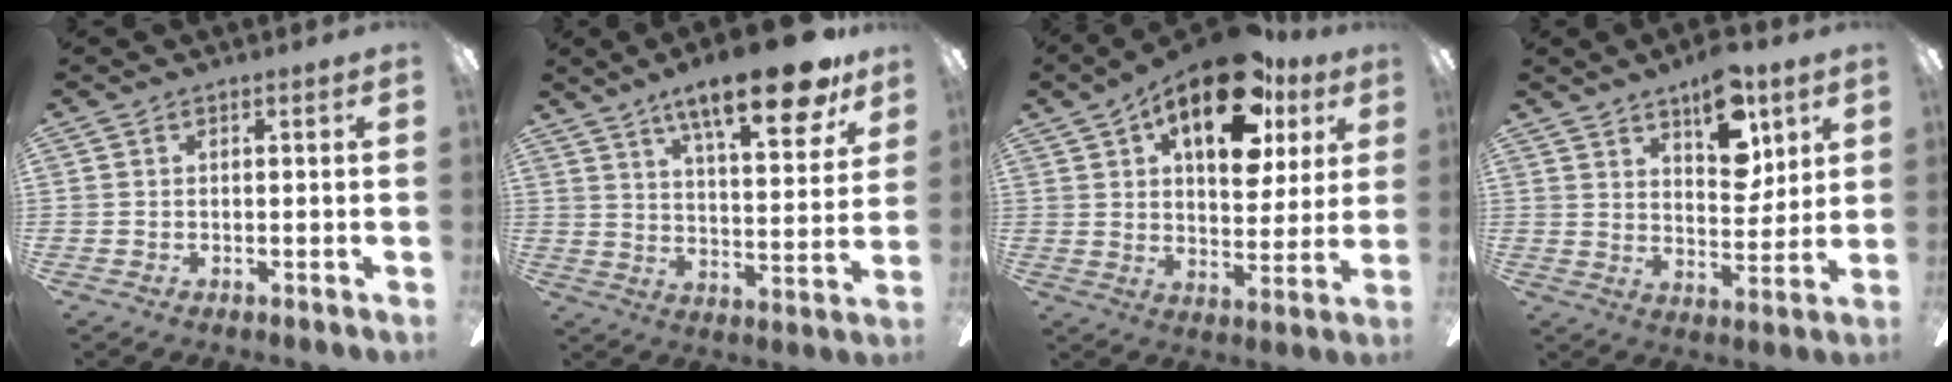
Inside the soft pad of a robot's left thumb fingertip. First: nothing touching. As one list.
[{"total": 19.7, "force": [13.3, 5.8, 13.3], "torque": [-0.204, -0.073, 0.213]}, {"total": 20.7, "force": [11.0, 10.0, 14.4], "torque": [-0.211, -0.038, 0.181]}, {"total": 13.2, "force": [8.1, 6.0, 8.6], "torque": [-0.118, -0.034, 0.138]}]